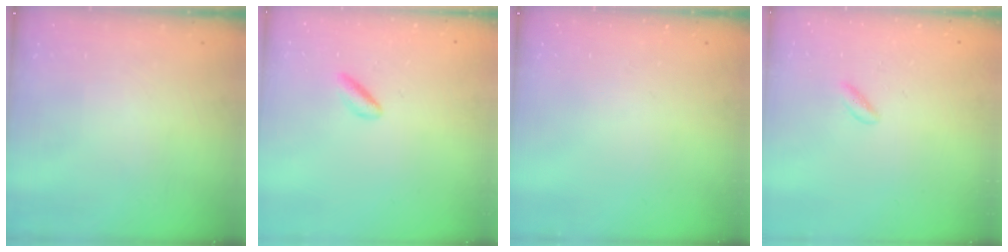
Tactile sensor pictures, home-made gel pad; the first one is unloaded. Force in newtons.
{"total": 1.8, "press": 1.6, "slide": 0.9}
{"total": 0.0}
{"total": 1.4, "press": 1.1, "slide": 0.8}